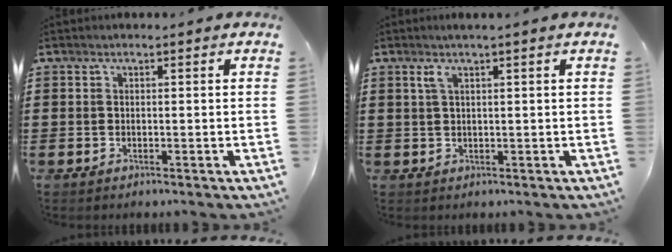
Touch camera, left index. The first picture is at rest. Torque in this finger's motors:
{"motor_torque": [0.72, -0.80, 0.22, 0.08]}